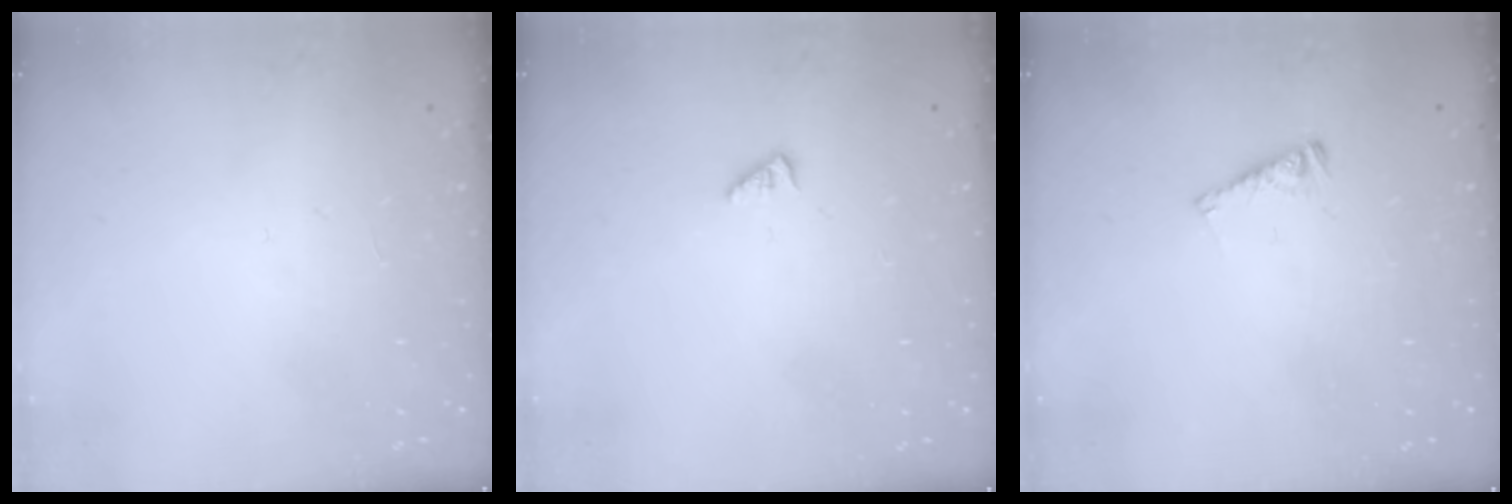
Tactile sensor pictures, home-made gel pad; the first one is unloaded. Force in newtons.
{"total": 0.6, "press": 0.6, "slide": 0.2}
{"total": 4.2, "press": 4.2, "slide": 0.4}